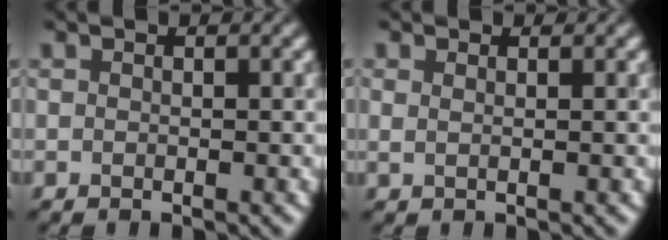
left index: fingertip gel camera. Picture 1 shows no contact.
{"total": 0.8, "force": [0.7, 0.4, 0.4], "torque": [-0.003, -0.007, 0.004]}